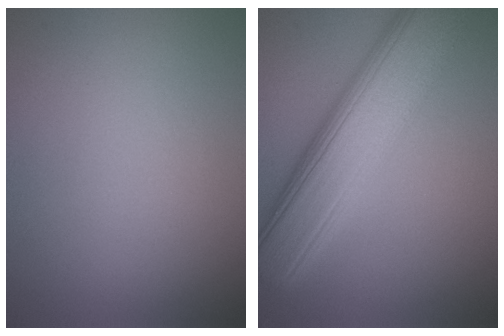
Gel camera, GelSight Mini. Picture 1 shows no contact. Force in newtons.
{"total": 9.6, "press": 9.6, "slide": 0.4}